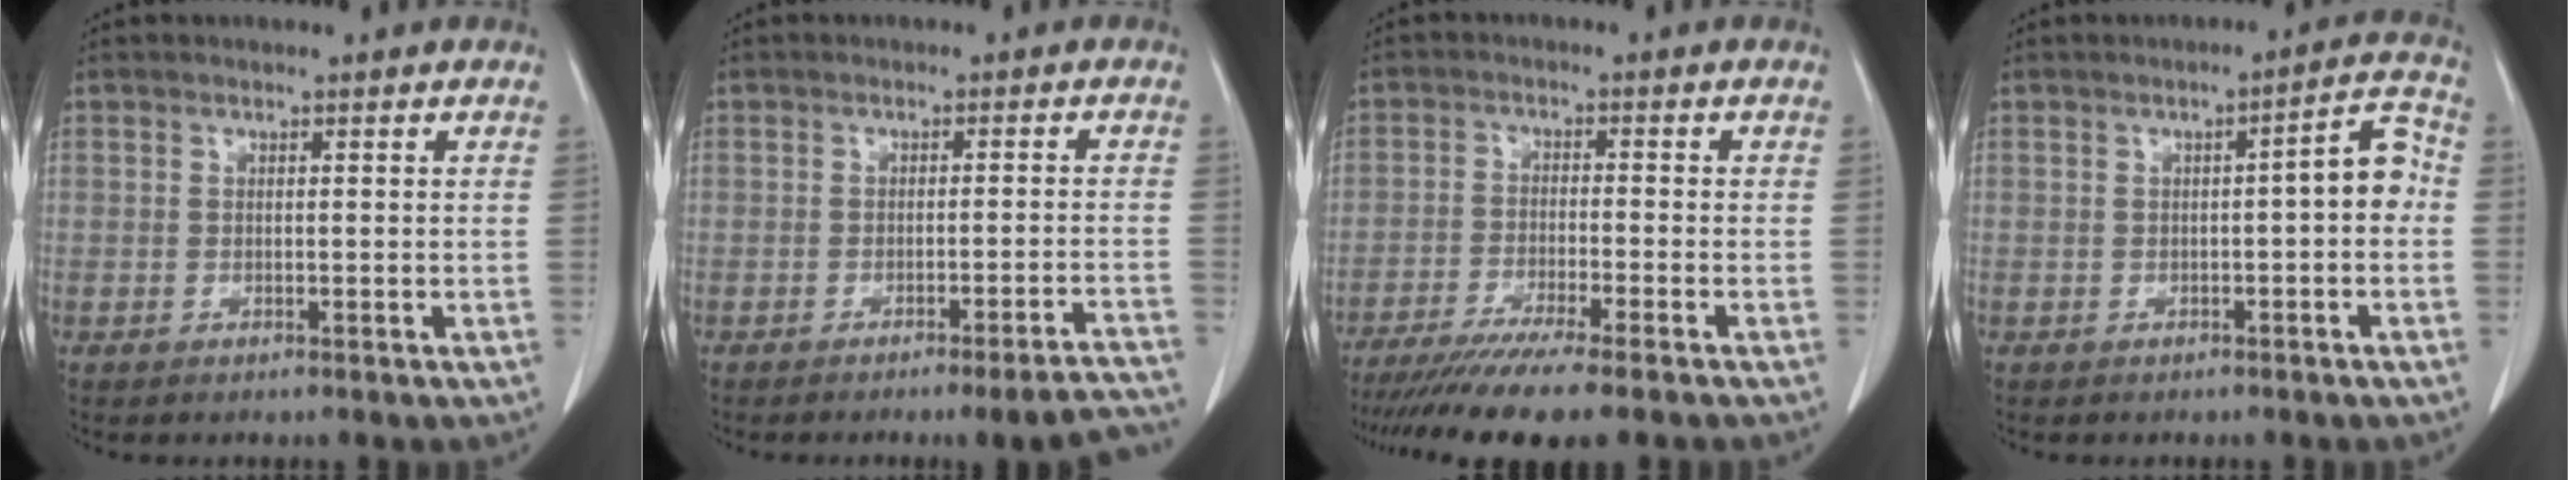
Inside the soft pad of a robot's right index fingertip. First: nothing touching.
{"total": 9.7, "force": [-9.0, 0.0, 3.6], "torque": [-0.015, 0.006, -0.108]}
{"total": 11.7, "force": [-9.7, -0.7, 6.5], "torque": [-0.084, -0.031, -0.152]}
{"total": 5.0, "force": [-0.4, 1.0, 4.9], "torque": [-0.058, 0.021, -0.009]}